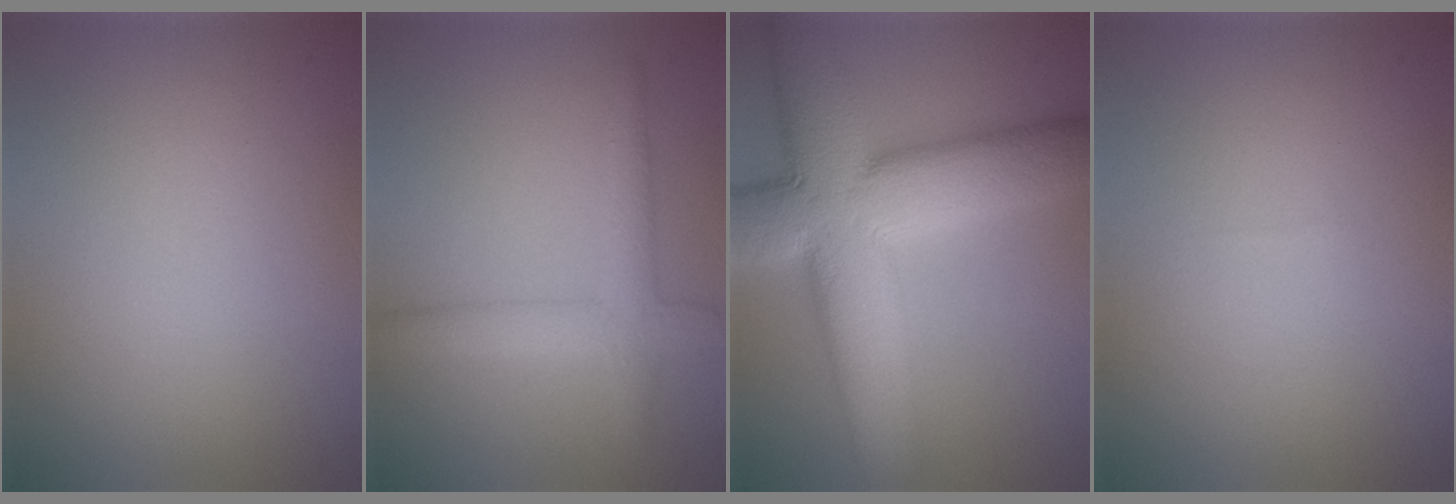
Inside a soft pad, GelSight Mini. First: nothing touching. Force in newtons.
{"total": 3.2, "press": 3.2, "slide": 0.1}
{"total": 14.2, "press": 14.2, "slide": 1.2}
{"total": 0.0}